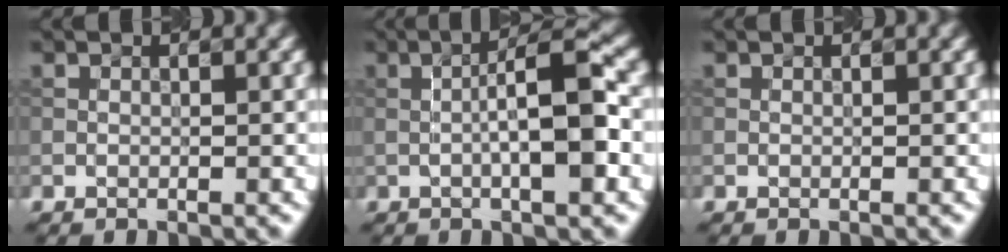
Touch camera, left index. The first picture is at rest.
{"total": 6.8, "force": [-0.3, 1.4, 6.6], "torque": [-0.101, 0.012, -0.008]}
{"total": 0.0}